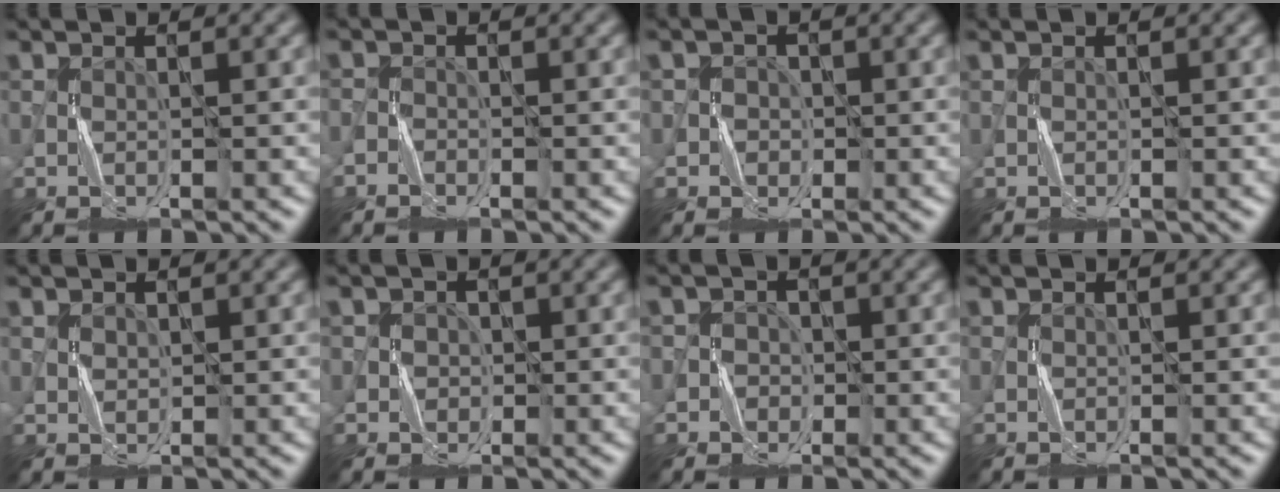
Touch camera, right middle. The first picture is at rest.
{"total": 1.4, "force": [-1.2, 0.8, 0.1], "torque": [-0.004, 0.003, -0.025]}
{"total": 2.0, "force": [0.0, 1.9, -0.3], "torque": [0.015, 0.000, -0.004]}
{"total": 0.0}
{"total": 0.8, "force": [0.5, 0.7, 0.0], "torque": [-0.006, -0.001, 0.015]}
{"total": 1.9, "force": [0.5, 1.8, -0.1], "torque": [0.000, 0.002, 0.007]}
{"total": 2.1, "force": [-0.4, 2.0, -0.4], "torque": [0.022, 0.006, -0.013]}
{"total": 0.0}